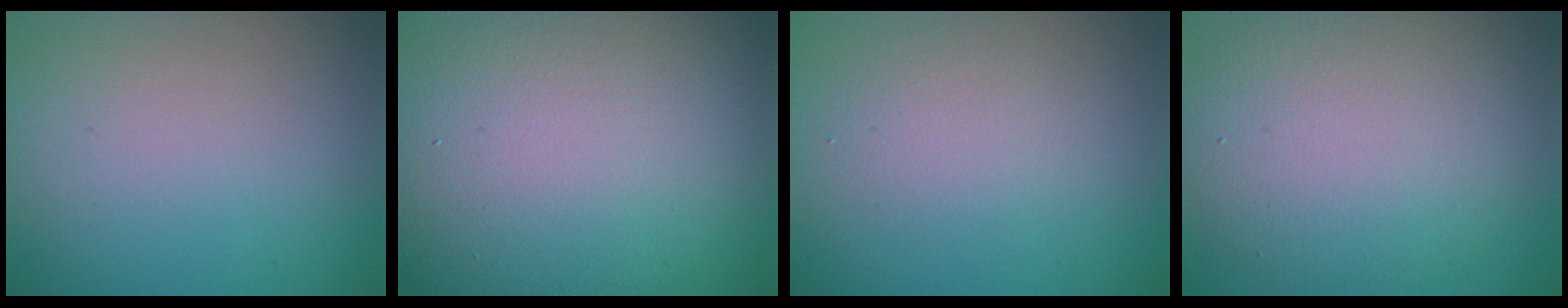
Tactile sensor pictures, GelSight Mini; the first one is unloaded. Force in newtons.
{"total": 21.6, "press": 21.6, "slide": 1.3}
{"total": 2.0, "press": 2.0, "slide": 0.2}
{"total": 8.0, "press": 8.0, "slide": 0.2}